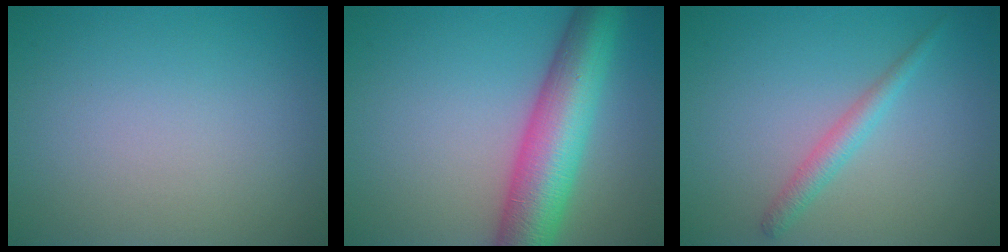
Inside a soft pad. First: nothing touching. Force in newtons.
{"total": 9.1, "press": 9.1, "slide": 0.3}
{"total": 1.9, "press": 1.9, "slide": 0.1}